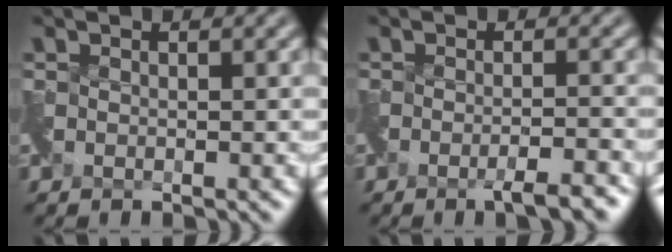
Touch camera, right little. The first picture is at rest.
{"total": 3.3, "force": [-2.5, 0.2, 2.1], "torque": [-0.035, -0.008, -0.040]}